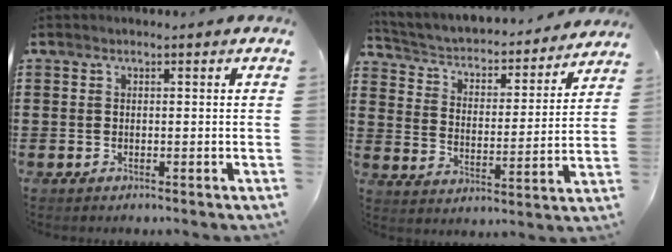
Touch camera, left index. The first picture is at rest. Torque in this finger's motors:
{"motor_torque": [1.03, -1.11, 1.05, 0.21]}